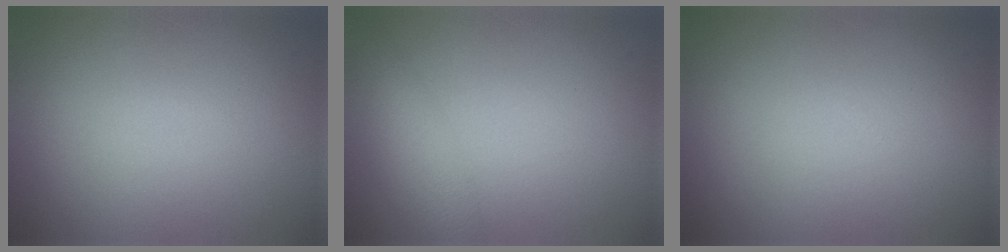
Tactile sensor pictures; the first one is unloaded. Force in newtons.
{"total": 2.5, "press": 2.5, "slide": 0.1}
{"total": 0.0}